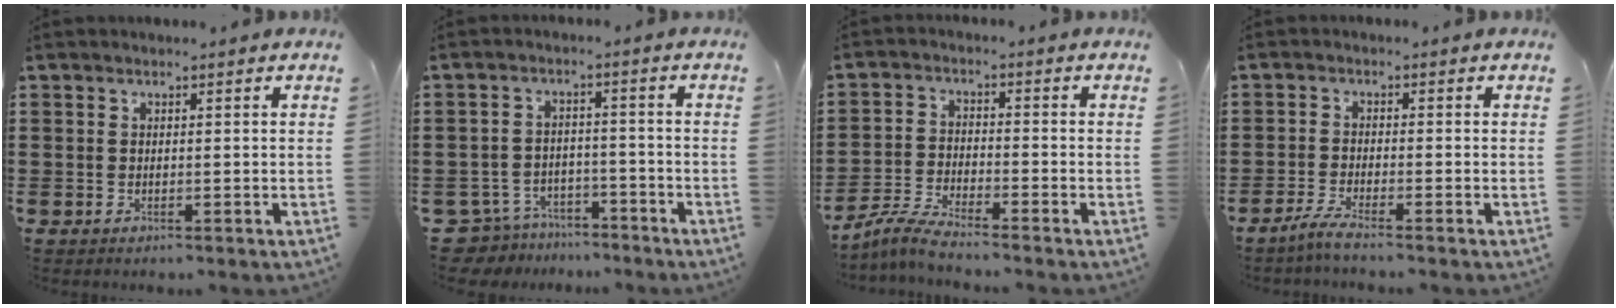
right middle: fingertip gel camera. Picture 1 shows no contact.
{"total": 5.1, "force": [-5.0, 1.2, 0.4], "torque": [-0.042, -0.001, -0.110]}
{"total": 4.8, "force": [-4.5, -0.1, 1.7], "torque": [-0.050, -0.011, -0.091]}
{"total": 2.7, "force": [-2.2, -0.4, 1.5], "torque": [-0.041, -0.008, -0.044]}